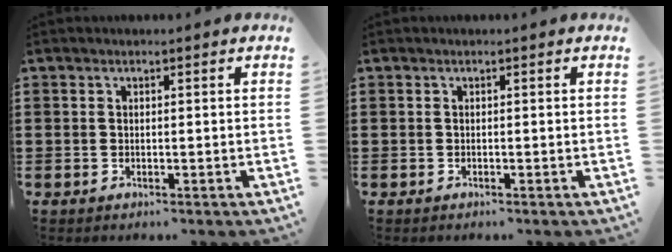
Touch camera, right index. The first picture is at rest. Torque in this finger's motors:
{"motor_torque": [0.18, -0.08, -0.04, 0.01]}